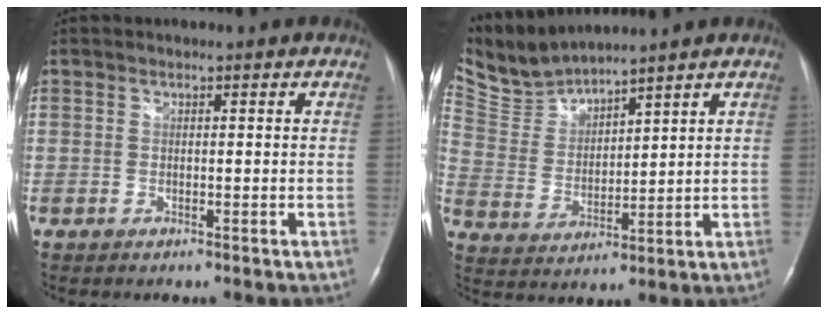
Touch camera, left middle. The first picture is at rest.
{"total": 7.5, "force": [7.5, 0.2, 0.5], "torque": [-0.033, 0.008, 0.168]}